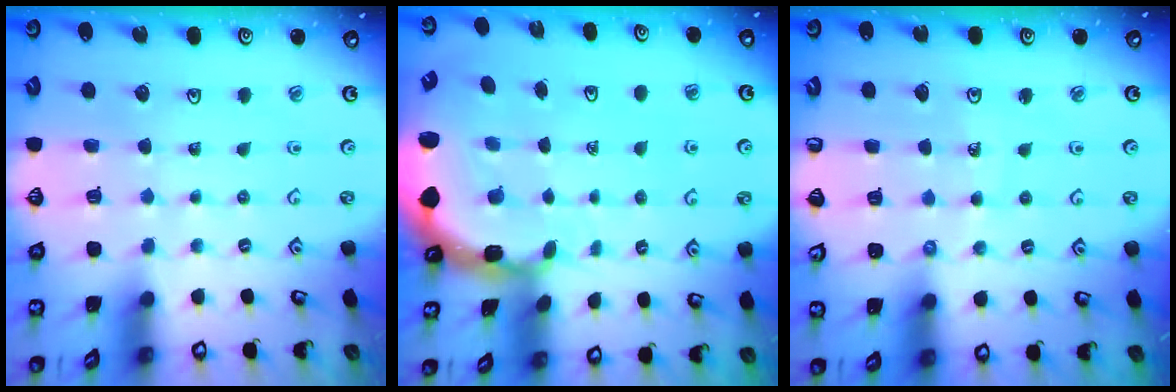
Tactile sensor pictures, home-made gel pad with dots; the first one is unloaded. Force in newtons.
{"total": 3.8, "press": 3.6, "slide": 1.0}
{"total": 3.9, "press": 3.9, "slide": 0.2}